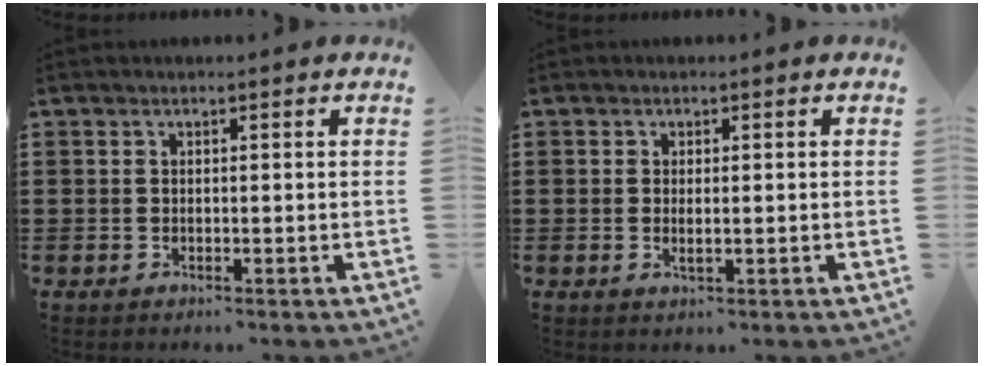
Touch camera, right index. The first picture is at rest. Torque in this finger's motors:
{"motor_torque": [0.65, 1.49, 0.00, 0.00]}